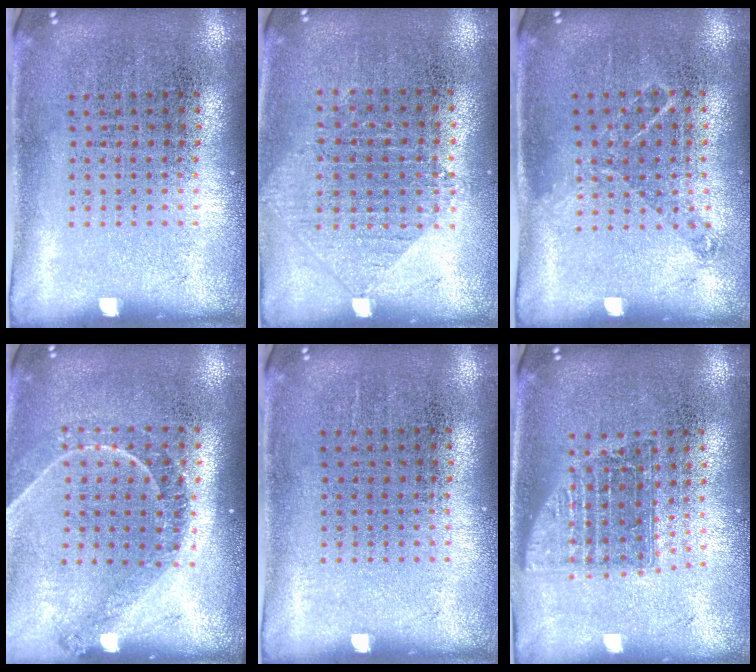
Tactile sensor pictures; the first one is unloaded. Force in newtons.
{"total": 1.0, "press": 0.9, "slide": 0.2}
{"total": 0.8, "press": 0.8, "slide": 0.2}
{"total": 1.3, "press": 1.2, "slide": 0.2}
{"total": 0.0}
{"total": 1.5, "press": 1.2, "slide": 0.9}